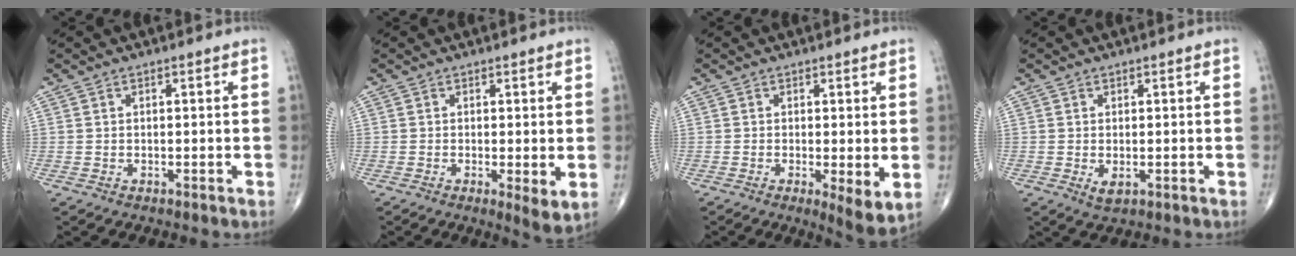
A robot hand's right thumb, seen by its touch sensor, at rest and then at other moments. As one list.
[{"total": 3.9, "force": [-0.4, 1.1, 3.8], "torque": [-0.064, -0.016, -0.011]}, {"total": 5.9, "force": [-0.9, 1.7, 5.6], "torque": [-0.090, -0.020, -0.015]}, {"total": 2.1, "force": [-0.4, 1.1, 1.8], "torque": [-0.030, -0.006, -0.001]}]